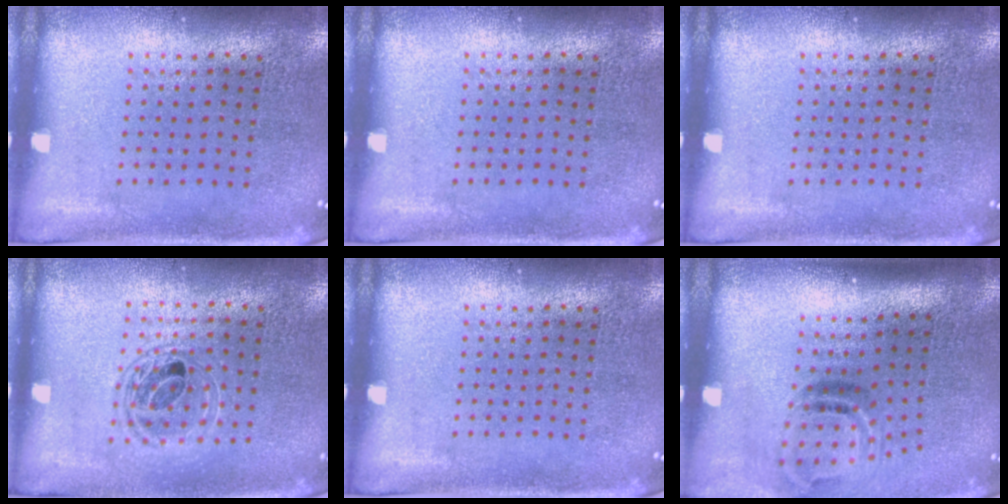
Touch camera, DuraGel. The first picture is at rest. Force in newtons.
{"total": 0.0}
{"total": 0.0}
{"total": 1.4, "press": 1.3, "slide": 0.7}
{"total": 0.0}
{"total": 2.0, "press": 1.2, "slide": 1.6}